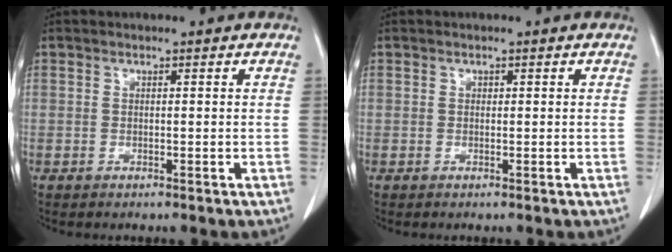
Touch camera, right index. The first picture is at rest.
{"total": 0.0}